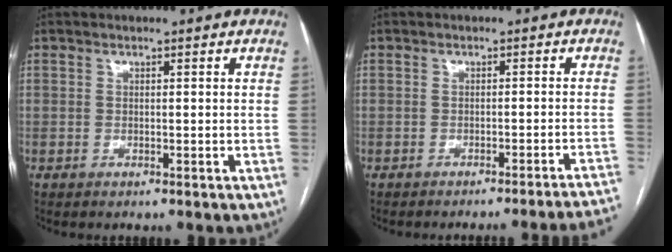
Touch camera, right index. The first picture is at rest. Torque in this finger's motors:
{"motor_torque": [0.37, -0.57, 0.17, 0.07]}